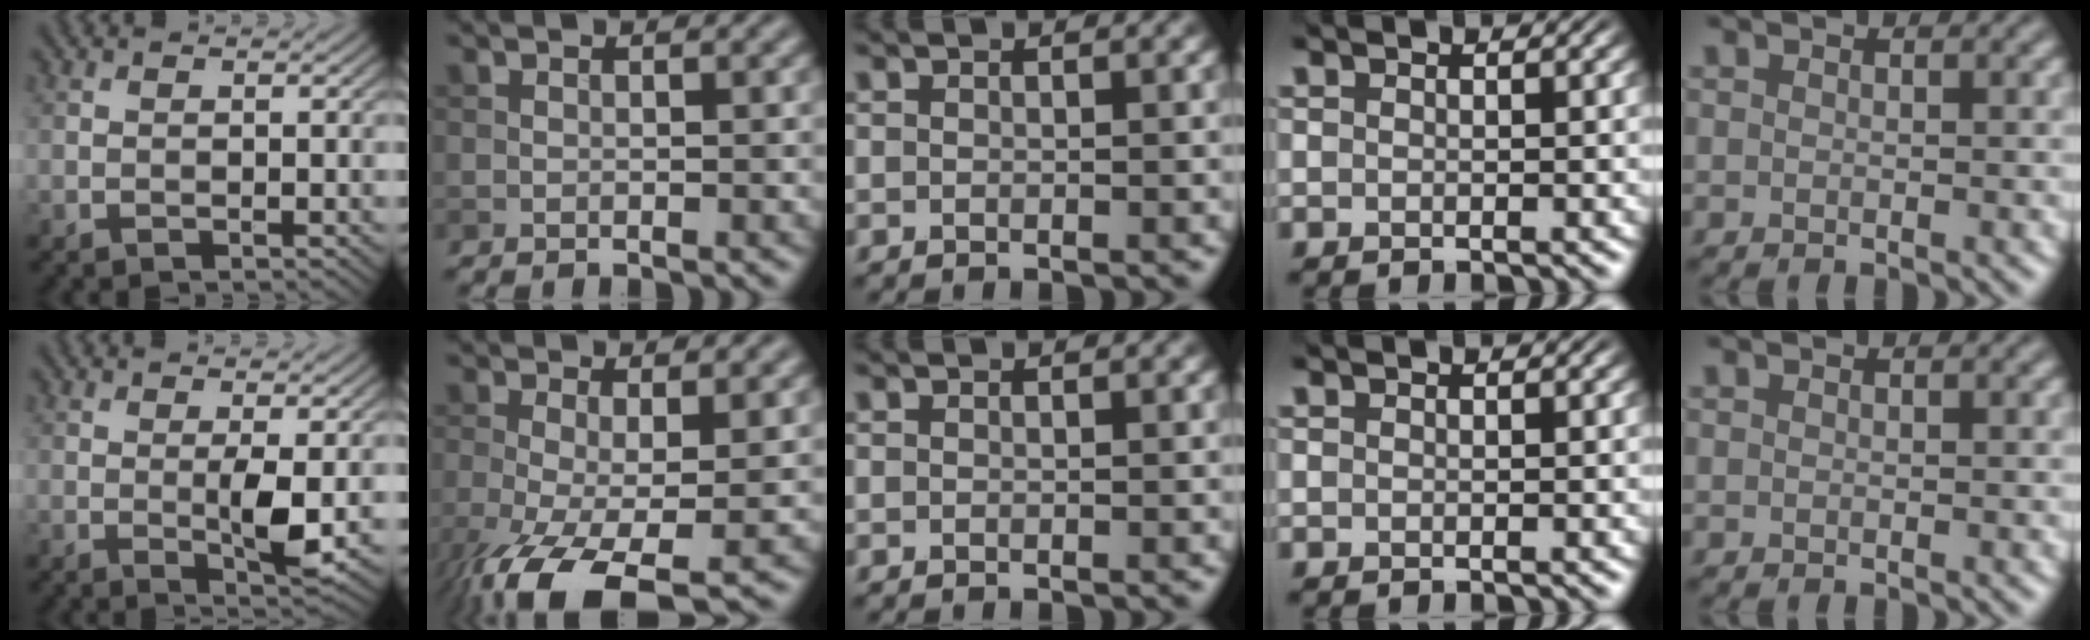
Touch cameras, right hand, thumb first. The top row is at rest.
{"thumb": {"total": 3.7, "force": [0.1, 0.6, 3.7], "torque": [-0.074, -0.007, 0.004]}, "index": {"total": 8.4, "force": [-3.9, 2.8, 6.9], "torque": [-0.146, -0.031, -0.062]}}